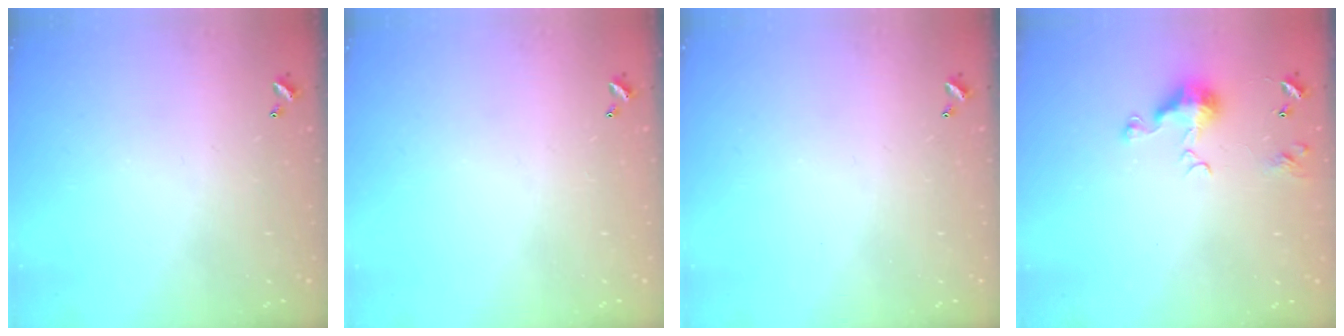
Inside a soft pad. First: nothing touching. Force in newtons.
{"total": 0.0}
{"total": 0.0}
{"total": 6.6, "press": 6.5, "slide": 1.0}